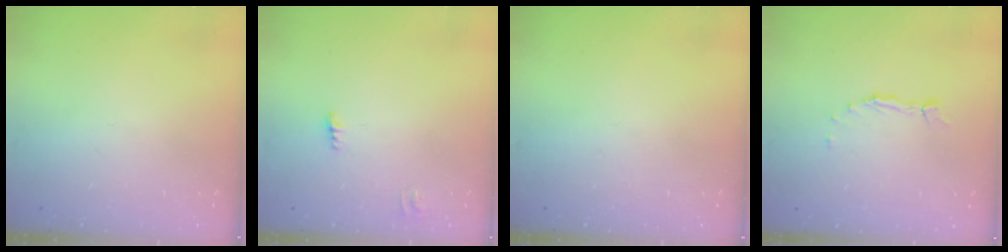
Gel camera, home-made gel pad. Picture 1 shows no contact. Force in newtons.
{"total": 3.0, "press": 3.0, "slide": 0.3}
{"total": 0.0}
{"total": 1.5, "press": 1.5, "slide": 0.2}